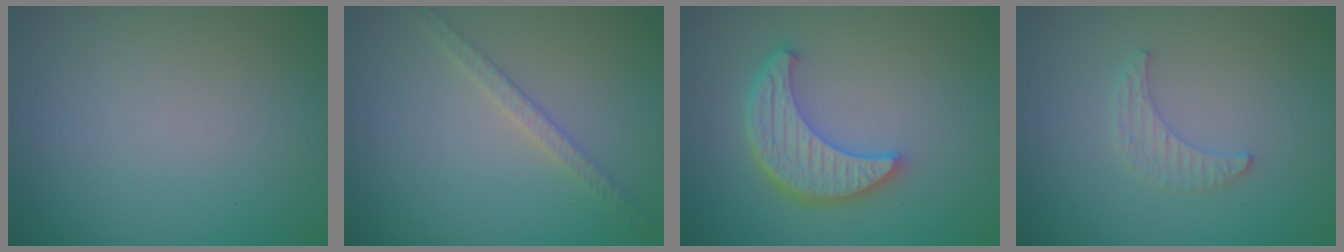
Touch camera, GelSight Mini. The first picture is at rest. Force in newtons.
{"total": 1.9, "press": 1.9, "slide": 0.4}
{"total": 5.7, "press": 4.3, "slide": 3.7}
{"total": 1.6, "press": 1.5, "slide": 0.4}